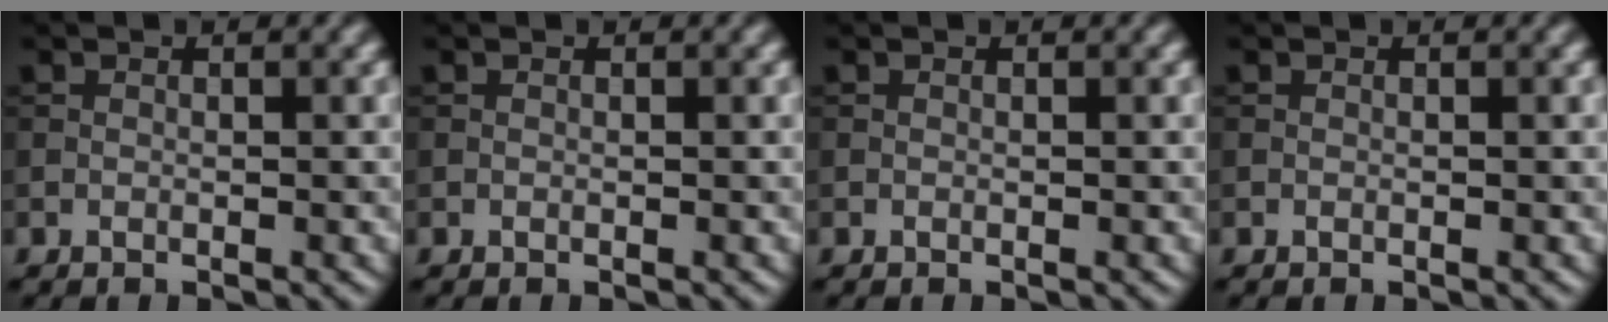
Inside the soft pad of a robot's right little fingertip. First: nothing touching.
{"total": 0.0}
{"total": 0.0}
{"total": 0.0}